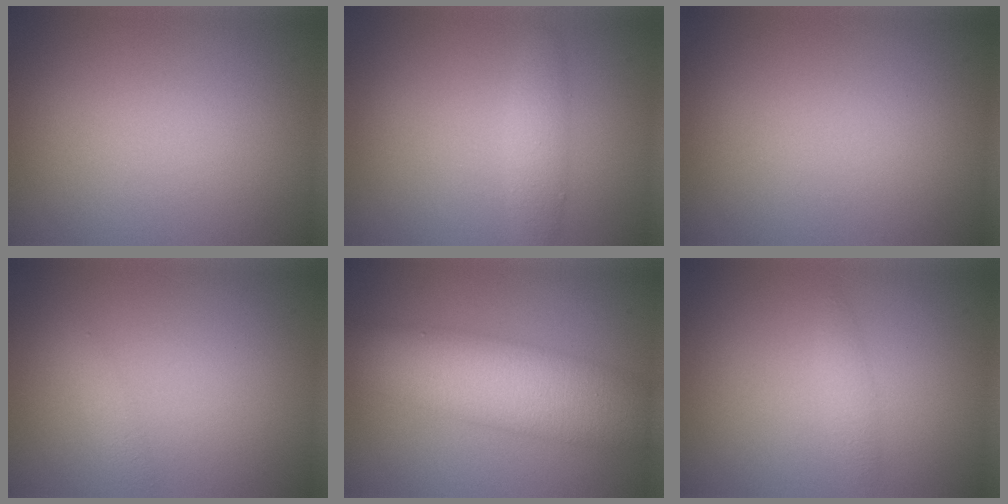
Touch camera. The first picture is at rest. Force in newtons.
{"total": 1.9, "press": 1.9, "slide": 0.1}
{"total": 0.0}
{"total": 0.9, "press": 0.9, "slide": 0.1}
{"total": 8.1, "press": 8.1, "slide": 0.0}
{"total": 1.2, "press": 1.2, "slide": 0.0}